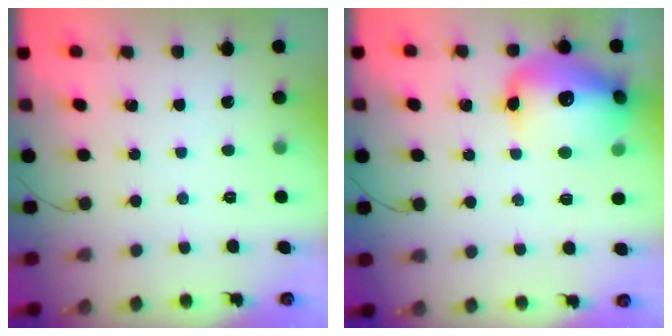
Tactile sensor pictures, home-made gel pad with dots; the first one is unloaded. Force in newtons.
{"total": 17.2, "press": 17.1, "slide": 2.5}